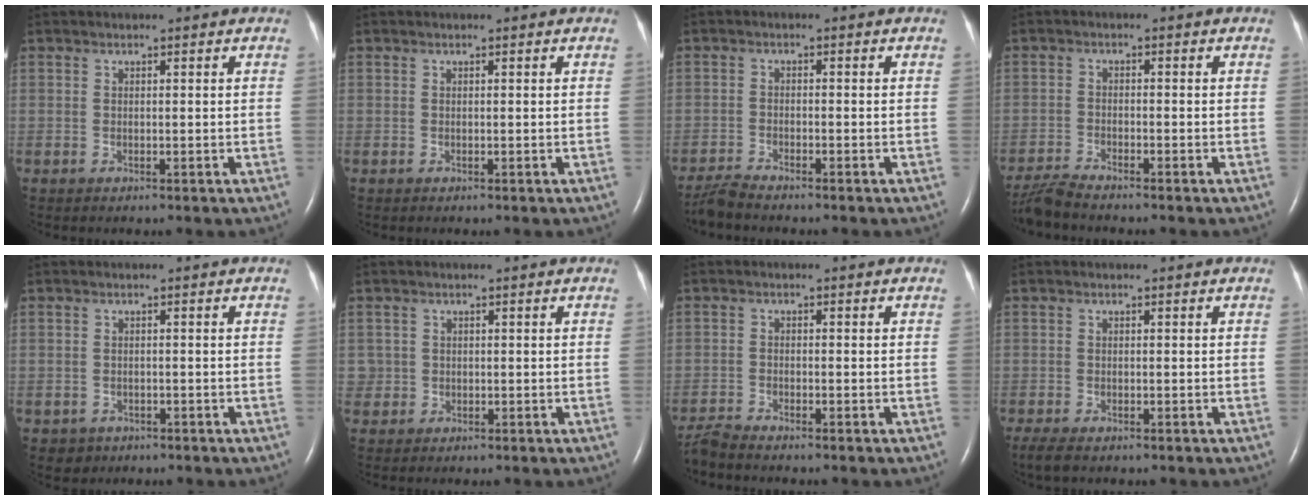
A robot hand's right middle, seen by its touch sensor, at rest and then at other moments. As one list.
[{"total": 0.0}, {"total": 3.4, "force": [-3.2, 0.0, 1.2], "torque": [-0.030, -0.016, -0.060]}, {"total": 4.7, "force": [-4.4, -0.1, 1.7], "torque": [-0.036, -0.021, -0.084]}, {"total": 2.0, "force": [-1.0, 1.7, 0.0], "torque": [-0.002, 0.008, -0.009]}, {"total": 1.4, "force": [-0.1, 1.4, -0.1], "torque": [0.009, 0.007, -0.005]}, {"total": 3.4, "force": [-3.3, -0.2, 1.0], "torque": [-0.022, -0.015, -0.061]}, {"total": 3.4, "force": [-2.5, 1.1, 2.0], "torque": [-0.041, -0.011, -0.035]}]